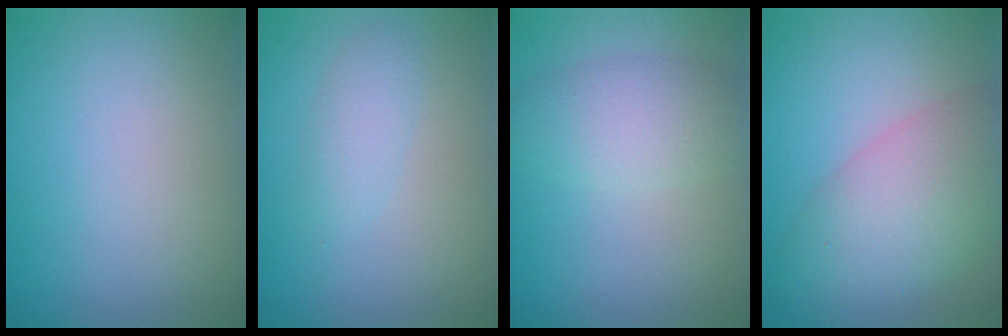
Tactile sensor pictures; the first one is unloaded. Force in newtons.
{"total": 1.7, "press": 1.7, "slide": 0.0}
{"total": 3.8, "press": 3.8, "slide": 0.1}
{"total": 7.0, "press": 7.0, "slide": 0.2}